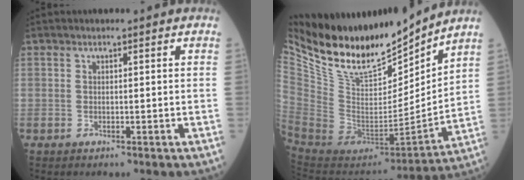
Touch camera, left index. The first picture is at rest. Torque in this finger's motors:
{"motor_torque": [1.00, -1.14, 0.15, 0.04]}